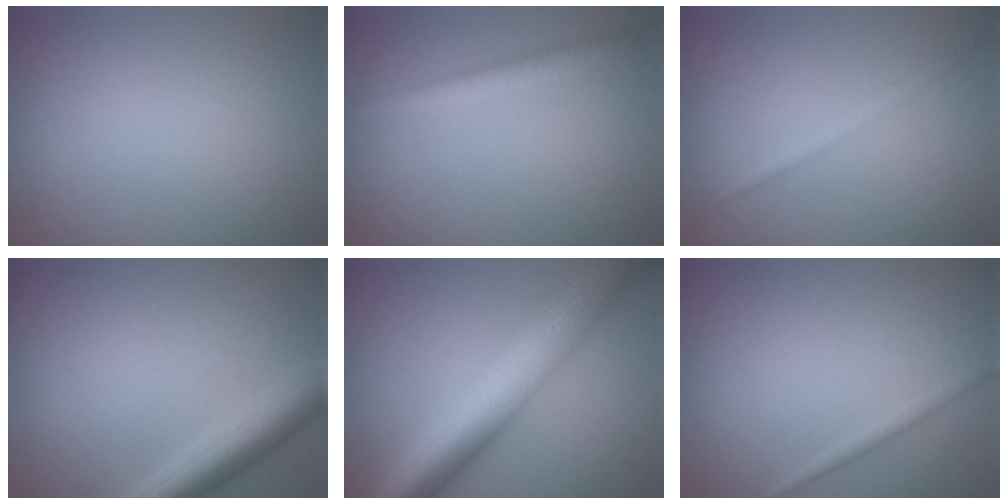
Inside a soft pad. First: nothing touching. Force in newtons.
{"total": 2.0, "press": 2.0, "slide": 0.1}
{"total": 1.4, "press": 1.4, "slide": 0.1}
{"total": 5.0, "press": 4.9, "slide": 0.3}
{"total": 10.8, "press": 10.8, "slide": 0.0}
{"total": 1.1, "press": 1.0, "slide": 0.1}